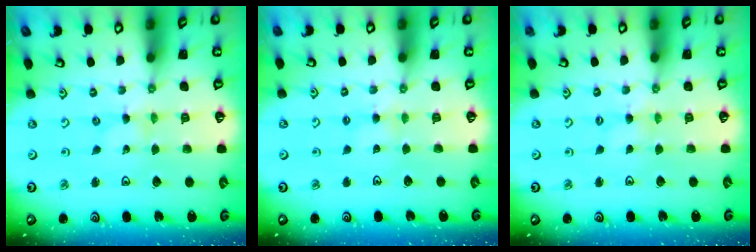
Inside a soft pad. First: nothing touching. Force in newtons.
{"total": 2.7, "press": 2.7, "slide": 0.5}
{"total": 2.0, "press": 2.0, "slide": 0.2}